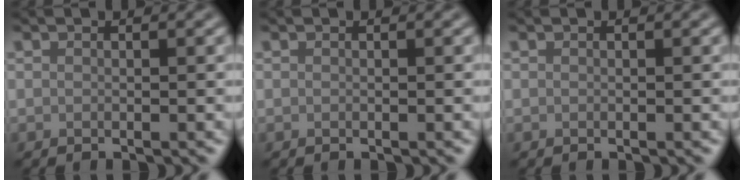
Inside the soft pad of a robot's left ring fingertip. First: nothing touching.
{"total": 0.0}
{"total": 0.0}